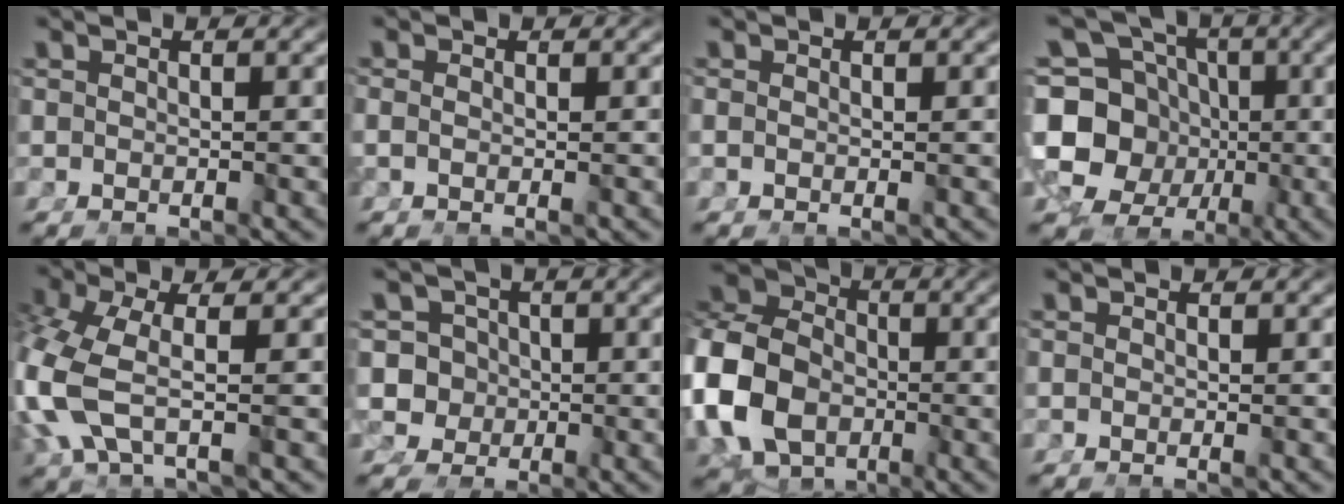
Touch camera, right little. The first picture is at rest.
{"total": 1.0, "force": [-0.6, -0.3, 0.8], "torque": [-0.019, -0.014, 0.001]}
{"total": 0.7, "force": [-0.4, -0.2, 0.5], "torque": [-0.009, -0.009, 0.000]}
{"total": 16.2, "force": [-1.3, 14.3, 7.5], "torque": [-0.186, -0.065, -0.016]}
{"total": 5.7, "force": [-0.6, 3.3, 4.6], "torque": [-0.134, -0.028, 0.003]}
{"total": 9.7, "force": [-1.5, 9.2, 2.8], "torque": [-0.099, -0.051, -0.017]}
{"total": 12.4, "force": [-0.6, 10.2, 7.1], "torque": [-0.157, -0.034, -0.005]}
{"total": 0.0}